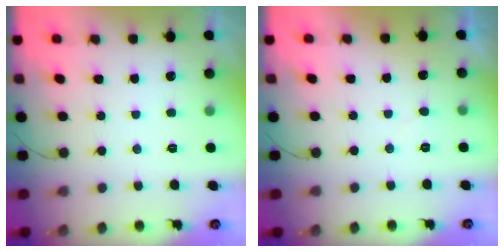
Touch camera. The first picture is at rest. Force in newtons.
{"total": 2.3, "press": 2.3, "slide": 0.2}